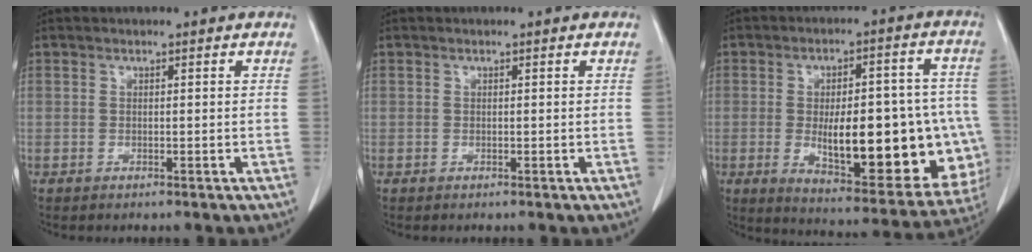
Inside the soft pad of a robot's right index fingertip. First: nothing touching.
{"total": 0.0}
{"total": 24.5, "force": [-3.9, 8.6, 22.6], "torque": [-0.251, 0.017, -0.024]}